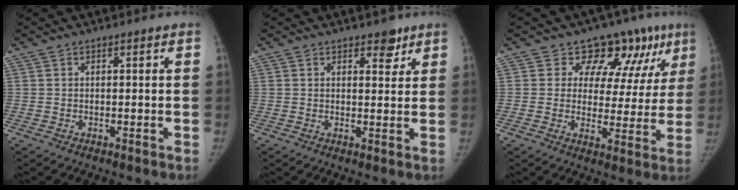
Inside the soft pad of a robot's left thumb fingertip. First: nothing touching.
{"total": 3.2, "force": [2.2, 1.7, 1.6], "torque": [0.000, -0.013, 0.030]}
{"total": 12.9, "force": [8.4, 8.4, 5.3], "torque": [-0.008, -0.033, 0.092]}